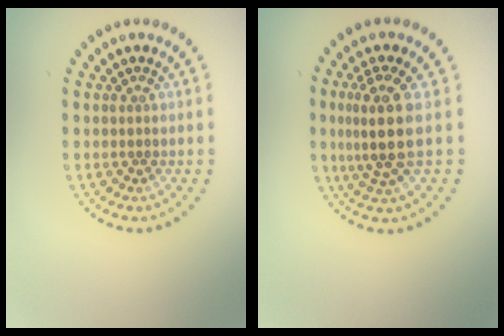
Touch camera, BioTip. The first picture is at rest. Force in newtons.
{"total": 3.8, "press": 3.0, "slide": 2.3}